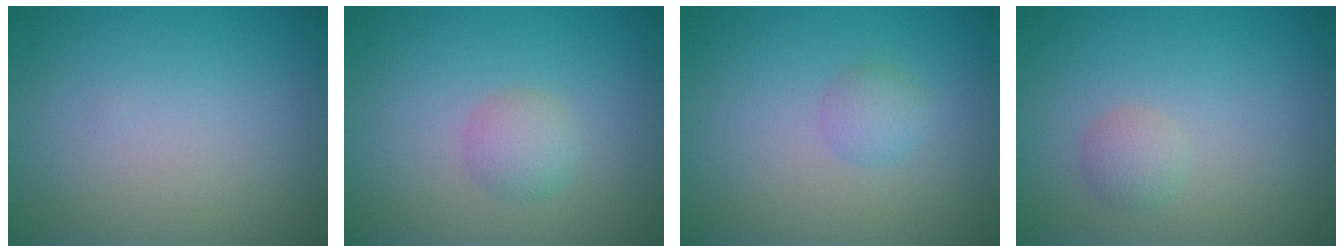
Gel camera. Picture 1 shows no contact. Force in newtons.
{"total": 2.0, "press": 2.0, "slide": 0.0}
{"total": 1.5, "press": 1.5, "slide": 0.1}
{"total": 1.4, "press": 1.4, "slide": 0.1}